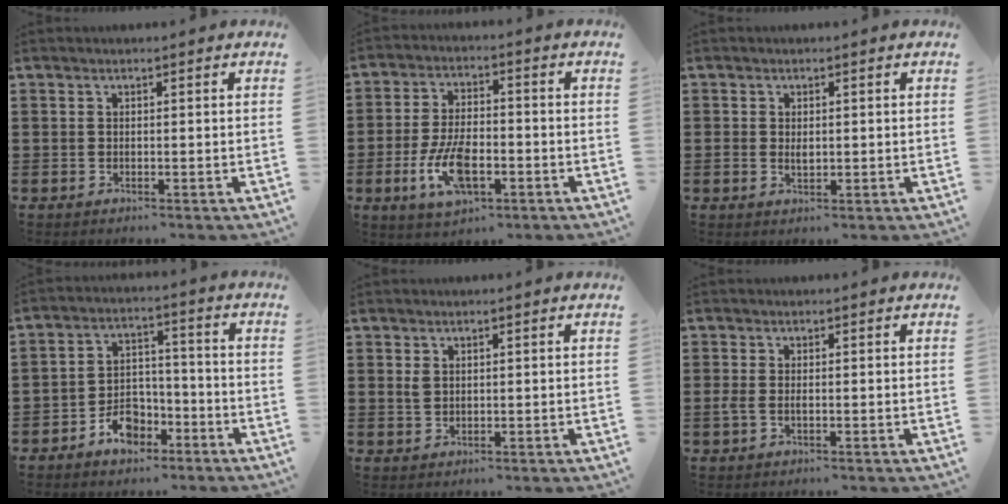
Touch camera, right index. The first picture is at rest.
{"total": 8.6, "force": [-3.1, 3.9, 7.0], "torque": [-0.152, -0.003, -0.057]}
{"total": 1.4, "force": [0.0, 0.9, 1.1], "torque": [-0.021, 0.005, -0.001]}
{"total": 5.9, "force": [-3.8, 3.9, 2.4], "torque": [-0.038, 0.024, -0.068]}
{"total": 1.5, "force": [0.6, 1.0, 0.9], "torque": [-0.021, 0.004, 0.012]}
{"total": 1.3, "force": [-0.4, 0.5, 1.2], "torque": [-0.029, -0.004, -0.009]}